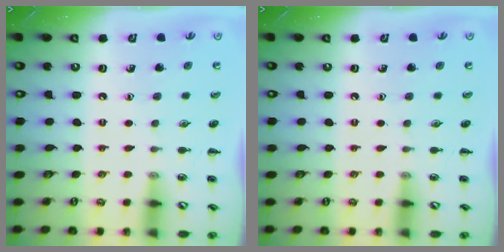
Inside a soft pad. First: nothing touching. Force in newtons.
{"total": 0.0}